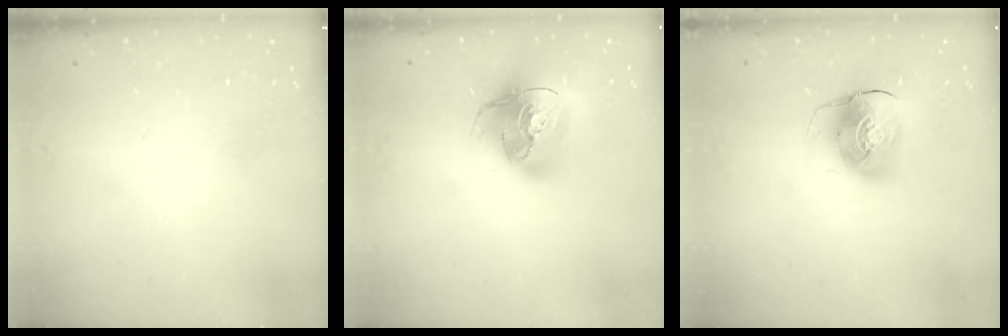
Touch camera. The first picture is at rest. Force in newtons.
{"total": 19.6, "press": 19.4, "slide": 2.7}
{"total": 9.6, "press": 9.4, "slide": 1.7}